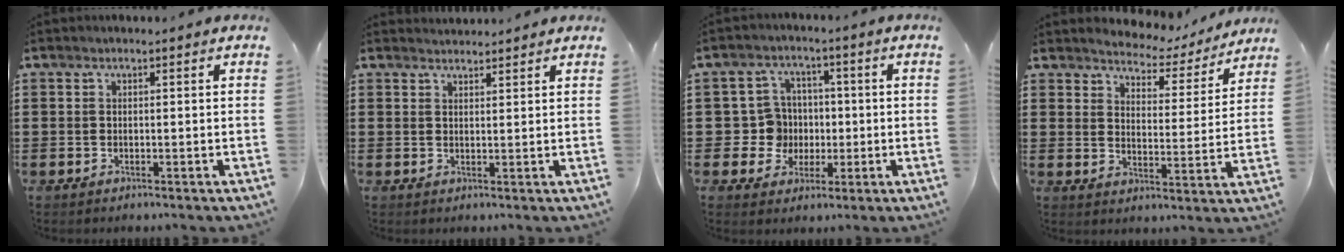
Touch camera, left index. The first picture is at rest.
{"total": 1.5, "force": [1.4, 0.1, 0.0], "torque": [-0.002, 0.001, 0.028]}
{"total": 6.5, "force": [-0.1, 6.4, 1.4], "torque": [-0.048, 0.012, 0.002]}
{"total": 3.8, "force": [3.7, 0.6, -0.2], "torque": [-0.023, -0.031, 0.059]}